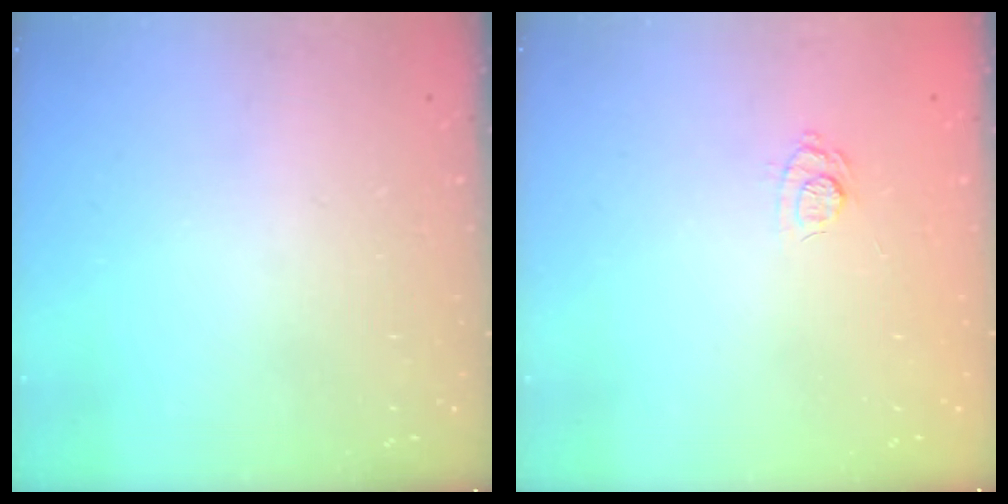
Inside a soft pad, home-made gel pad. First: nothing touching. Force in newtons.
{"total": 8.1, "press": 7.9, "slide": 1.4}